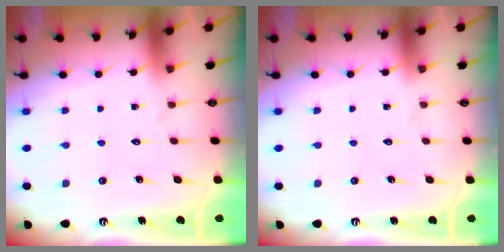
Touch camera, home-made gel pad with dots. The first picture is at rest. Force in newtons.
{"total": 0.0}